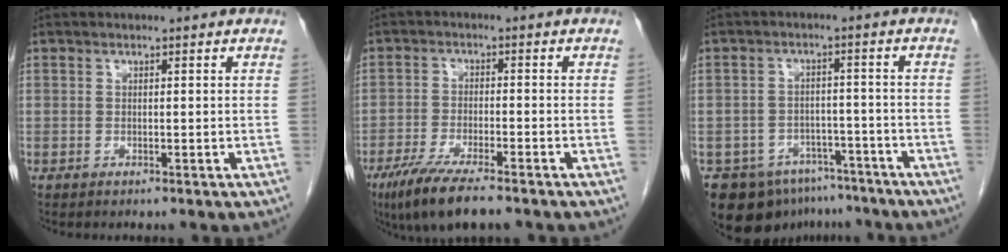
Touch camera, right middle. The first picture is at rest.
{"total": 8.9, "force": [-6.4, 1.3, 6.1], "torque": [-0.108, -0.021, -0.106]}
{"total": 11.4, "force": [-8.3, 7.1, 3.2], "torque": [-0.054, 0.013, -0.113]}